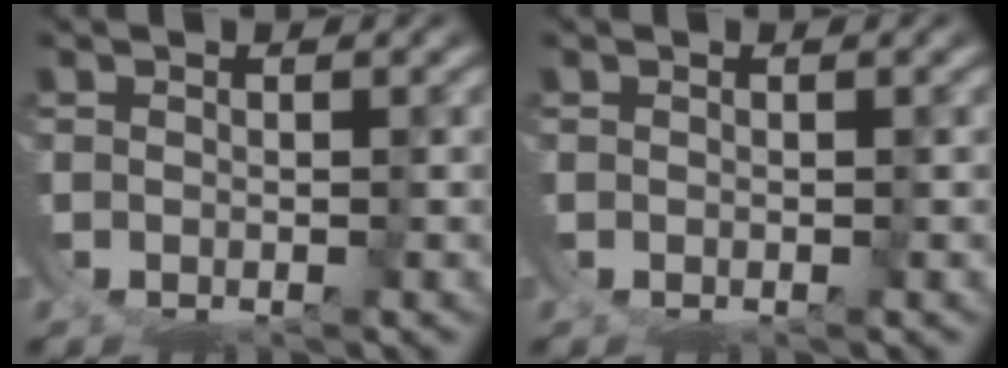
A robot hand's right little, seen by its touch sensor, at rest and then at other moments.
{"total": 0.0}